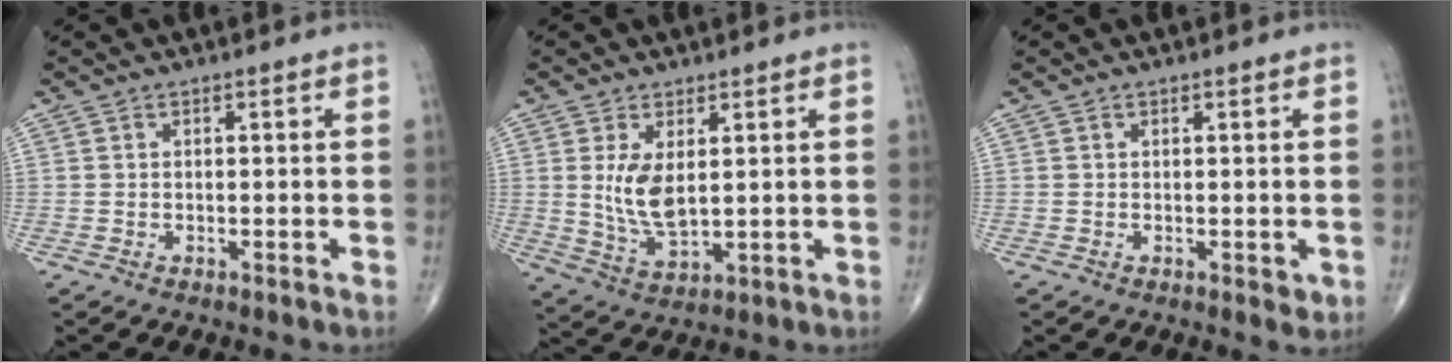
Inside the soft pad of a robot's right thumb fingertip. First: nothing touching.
{"total": 7.5, "force": [1.5, 3.6, 6.4], "torque": [-0.121, -0.020, 0.043]}
{"total": 1.3, "force": [0.0, 0.8, 1.0], "torque": [-0.010, -0.003, 0.000]}